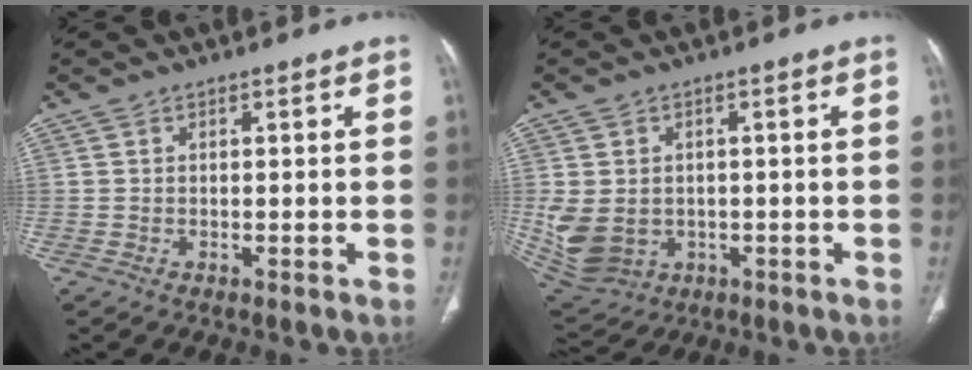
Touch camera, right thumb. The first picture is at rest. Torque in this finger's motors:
{"motor_torque": [-0.53, 1.71, 0.98, 0.05, 0.12]}